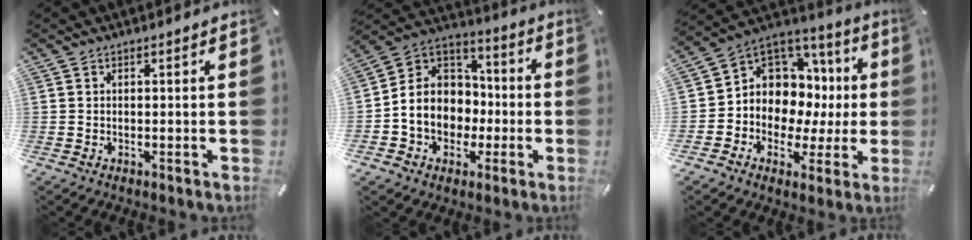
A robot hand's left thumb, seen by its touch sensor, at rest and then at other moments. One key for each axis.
{"total": 11.7, "fx": -3.0, "fy": 10.5, "fz": 4.1, "tx": -0.100, "ty": 0.004, "tz": -0.051}
{"total": 8.7, "fx": 1.3, "fy": 8.3, "fz": 2.5, "tx": -0.039, "ty": -0.046, "tz": 0.031}